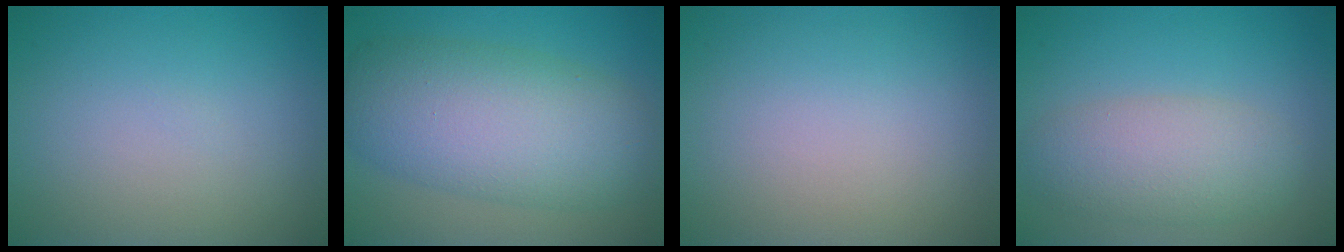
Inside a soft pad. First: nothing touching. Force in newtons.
{"total": 9.7, "press": 9.7, "slide": 0.3}
{"total": 0.0}
{"total": 4.7, "press": 4.7, "slide": 0.1}